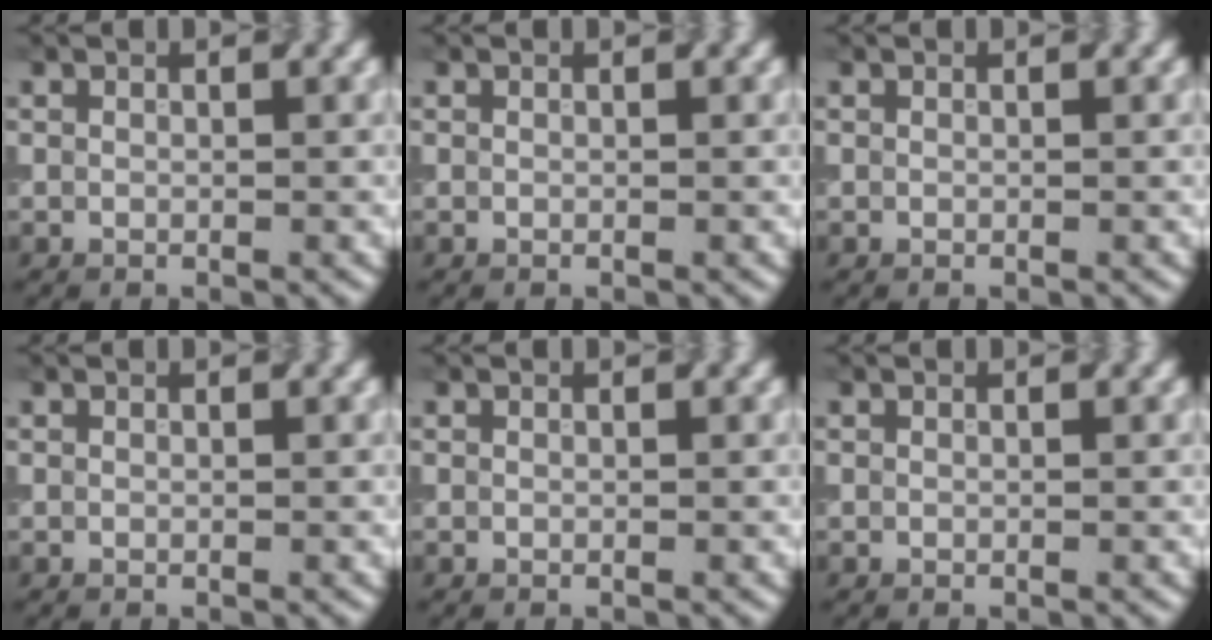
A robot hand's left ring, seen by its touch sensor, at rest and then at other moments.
{"total": 0.0}
{"total": 0.0}
{"total": 0.0}
{"total": 0.0}
{"total": 0.0}